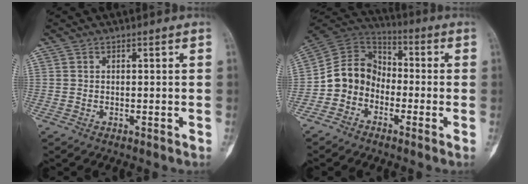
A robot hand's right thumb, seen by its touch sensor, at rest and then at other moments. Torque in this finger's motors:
{"motor_torque": [0.54, 0.54, 0.21, -0.20, 0.06]}